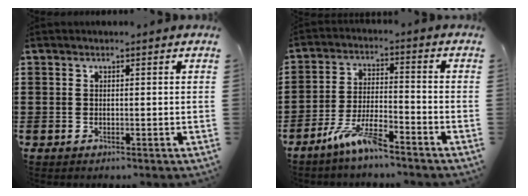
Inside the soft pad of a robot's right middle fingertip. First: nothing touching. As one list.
[{"total": 7.0, "force": [-5.4, 1.0, 4.4], "torque": [-0.096, -0.003, -0.104]}]